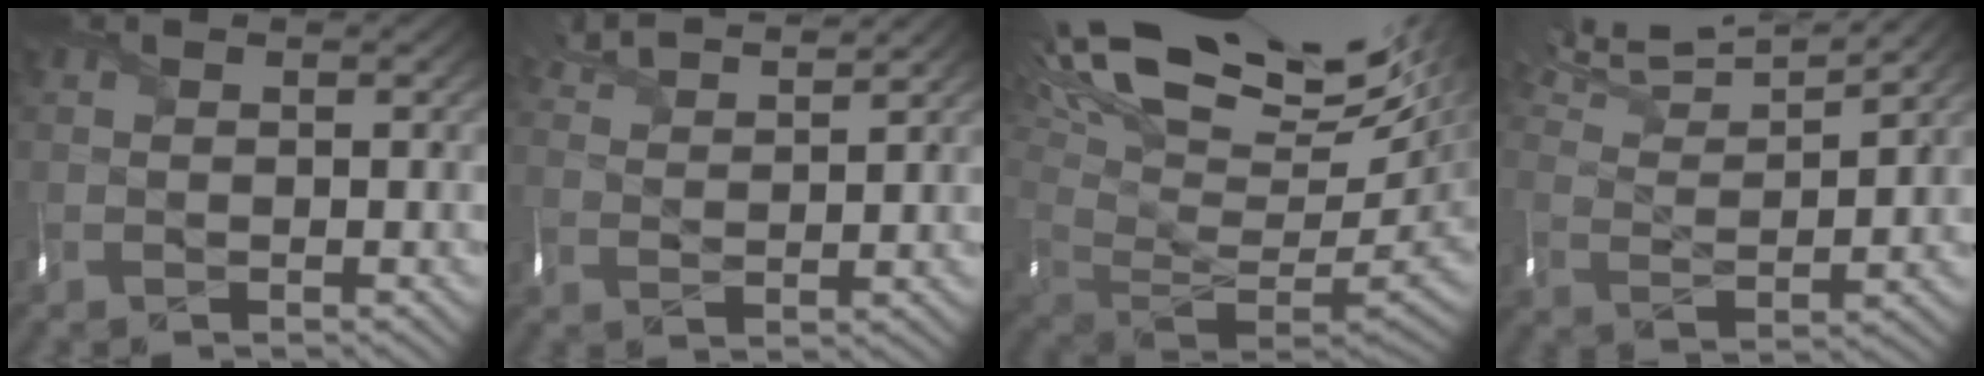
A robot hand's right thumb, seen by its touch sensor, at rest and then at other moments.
{"total": 5.9, "force": [5.3, 0.7, 2.5], "torque": [-0.064, 0.017, 0.097]}
{"total": 18.3, "force": [8.9, 6.9, 14.5], "torque": [-0.232, 0.034, 0.181]}
{"total": 11.1, "force": [9.6, 1.9, 5.3], "torque": [-0.119, 0.020, 0.154]}